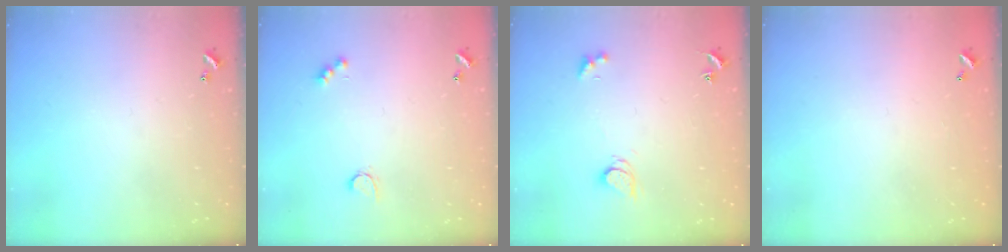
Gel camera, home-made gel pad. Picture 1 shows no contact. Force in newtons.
{"total": 2.7, "press": 2.7, "slide": 0.5}
{"total": 1.5, "press": 1.4, "slide": 0.4}
{"total": 2.8, "press": 2.8, "slide": 0.1}